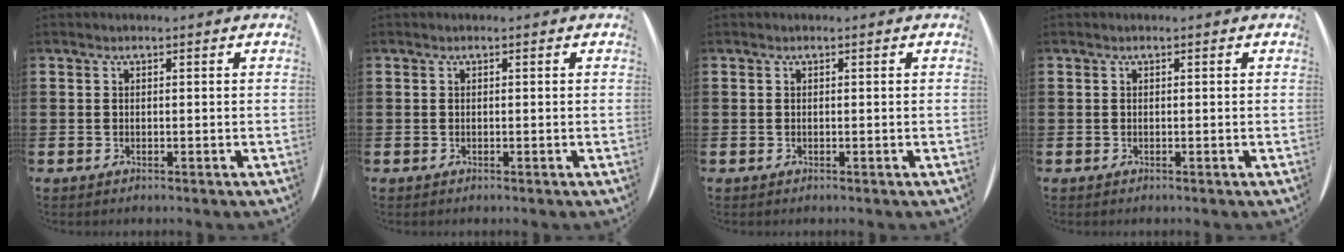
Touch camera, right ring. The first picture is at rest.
{"total": 0.0}
{"total": 0.0}
{"total": 0.0}